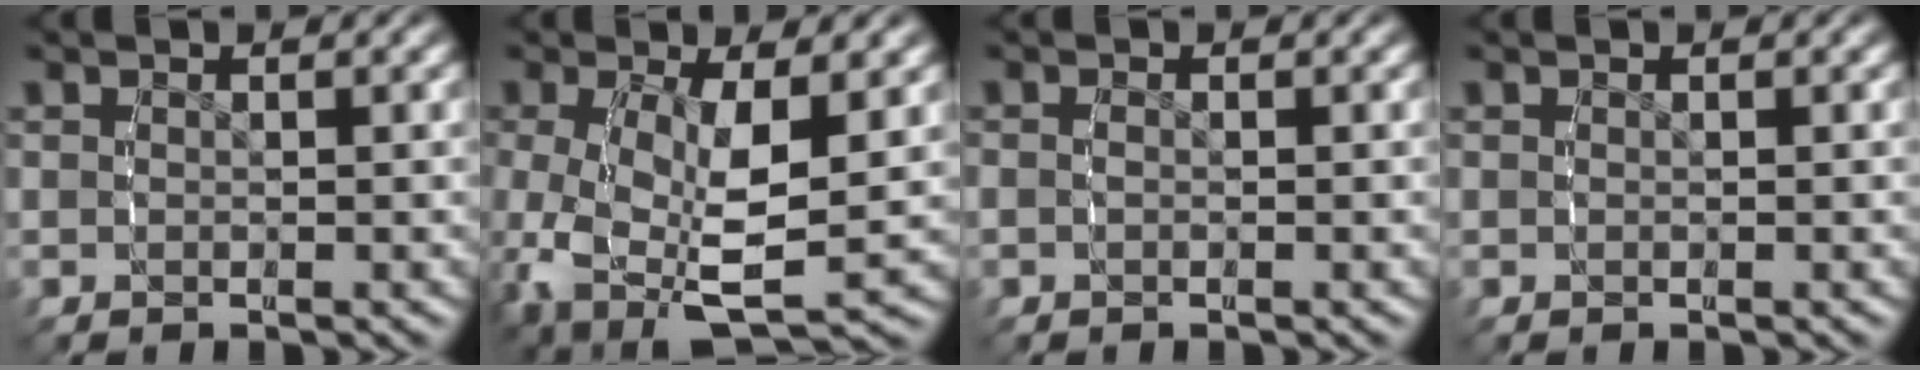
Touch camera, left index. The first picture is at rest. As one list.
[{"total": 7.7, "force": [-2.5, 4.9, 5.3], "torque": [-0.147, -0.054, -0.019]}, {"total": 0.9, "force": [-0.5, 0.6, 0.4], "torque": [-0.016, -0.004, -0.013]}, {"total": 0.0}]